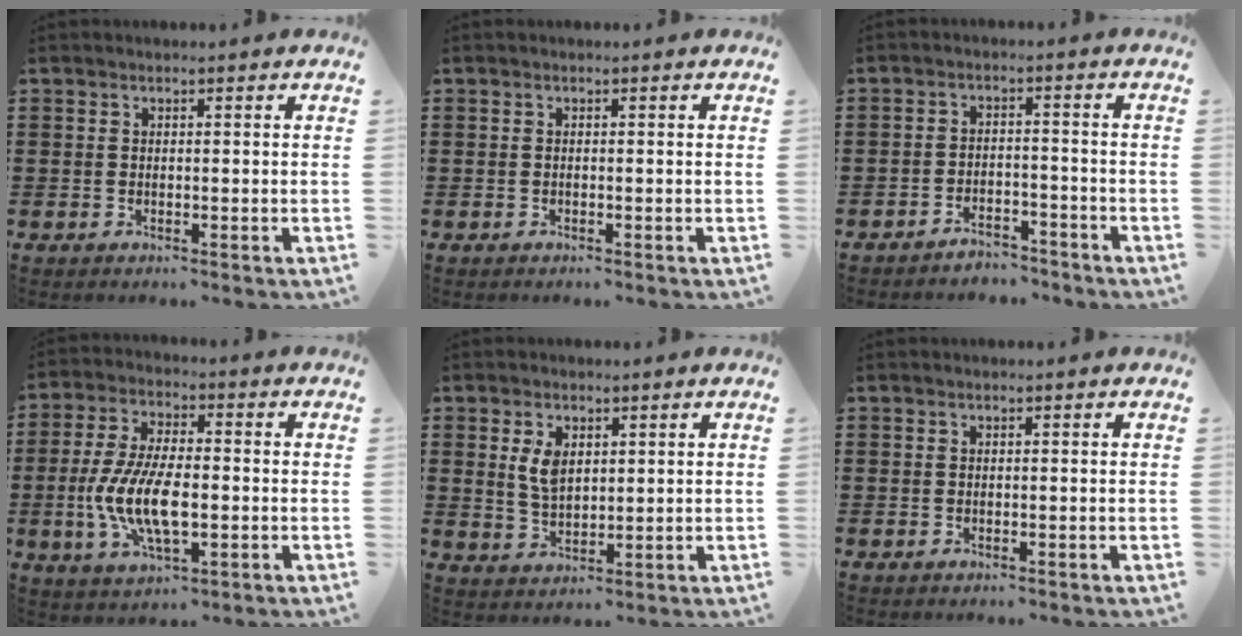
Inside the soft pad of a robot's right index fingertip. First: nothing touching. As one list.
[{"total": 0.0}, {"total": 3.3, "force": [-3.3, 0.6, 0.2], "torque": [-0.010, 0.005, -0.068]}, {"total": 11.0, "force": [-2.2, 4.6, 9.7], "torque": [-0.218, -0.012, -0.044]}, {"total": 4.5, "force": [1.7, 2.6, 3.3], "torque": [-0.073, 0.009, 0.031]}, {"total": 0.0}]